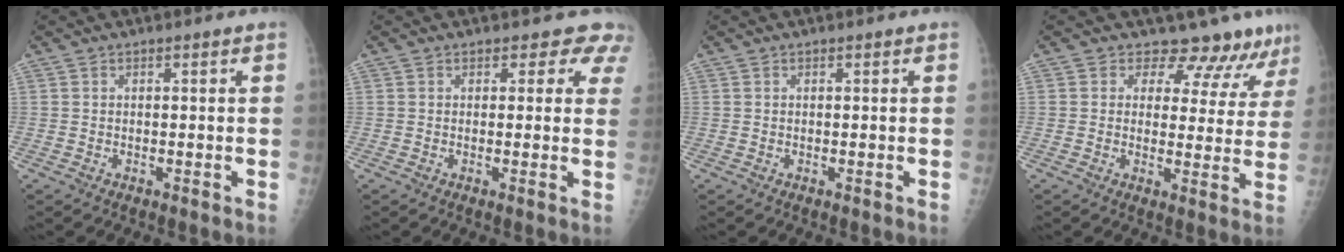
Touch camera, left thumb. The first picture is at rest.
{"total": 4.4, "force": [3.7, 2.4, -0.1], "torque": [0.040, -0.018, 0.016]}
{"total": 0.0}
{"total": 10.2, "force": [9.2, 4.0, 1.3], "torque": [0.027, -0.053, 0.093]}